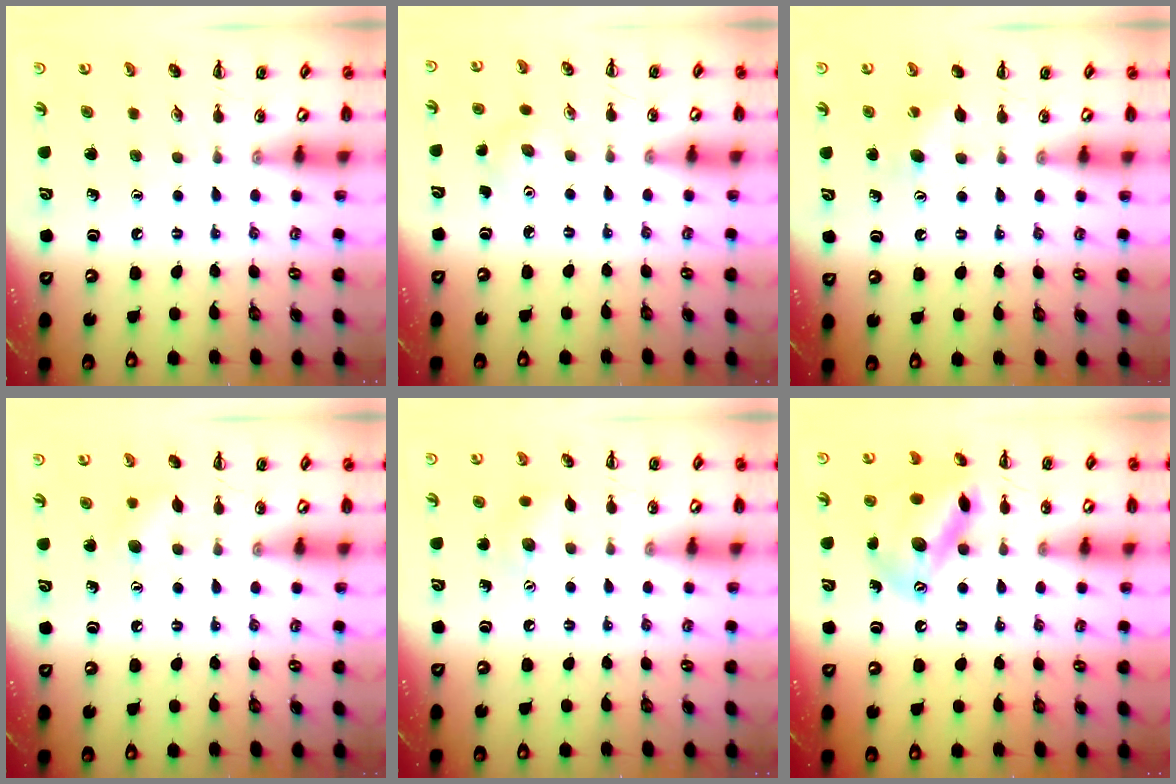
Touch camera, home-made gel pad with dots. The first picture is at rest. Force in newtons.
{"total": 3.2, "press": 3.1, "slide": 0.7}
{"total": 6.1, "press": 5.9, "slide": 1.2}
{"total": 7.6, "press": 7.4, "slide": 1.6}
{"total": 7.3, "press": 7.2, "slide": 1.1}
{"total": 14.3, "press": 14.3, "slide": 1.0}